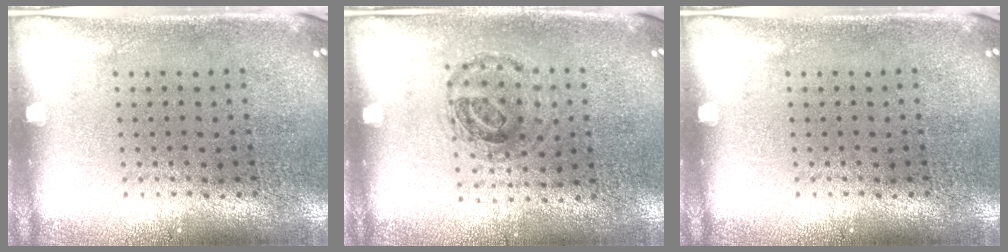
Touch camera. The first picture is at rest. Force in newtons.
{"total": 1.0, "press": 0.9, "slide": 0.3}
{"total": 0.0}